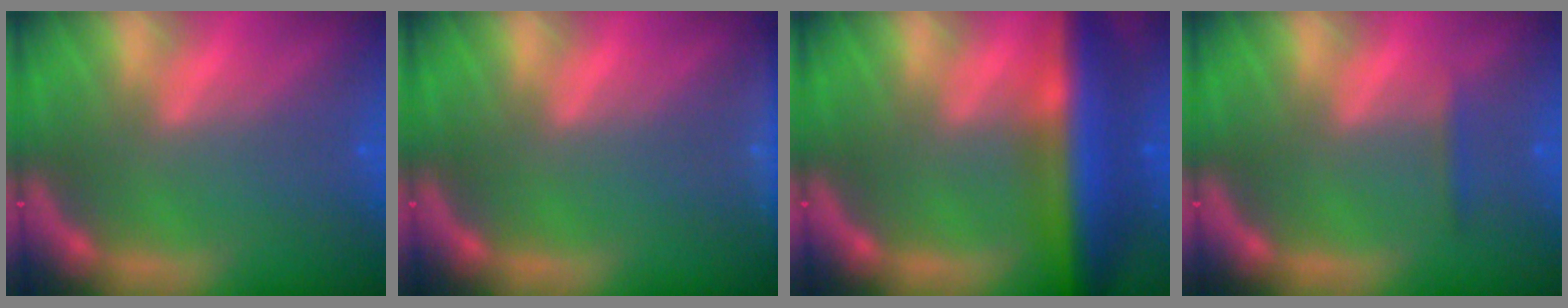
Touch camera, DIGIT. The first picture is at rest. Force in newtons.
{"total": 2.4}
{"total": 9.5}
{"total": 0.9}